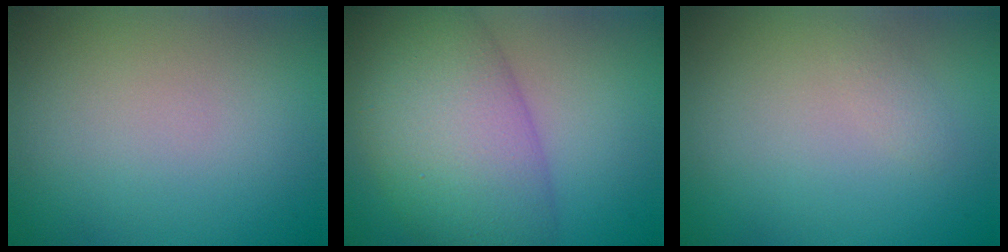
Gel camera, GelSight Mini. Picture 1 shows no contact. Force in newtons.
{"total": 10.3, "press": 10.3, "slide": 0.3}
{"total": 0.7, "press": 0.7, "slide": 0.0}